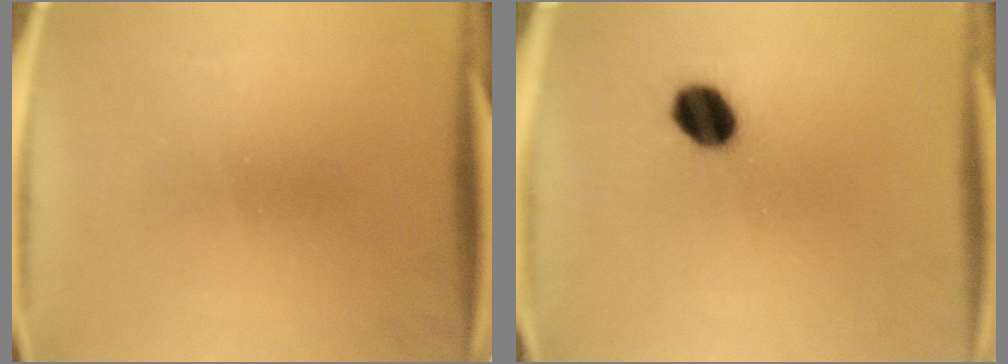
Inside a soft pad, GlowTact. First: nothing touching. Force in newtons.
{"total": 7.5}